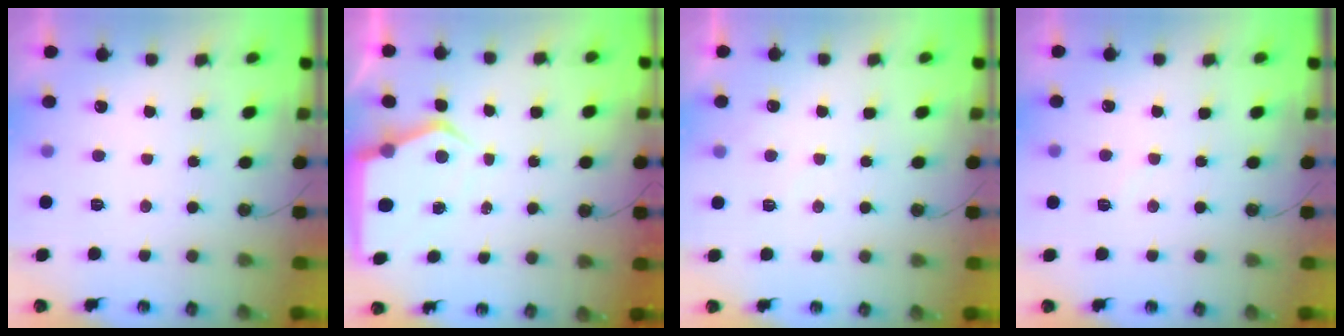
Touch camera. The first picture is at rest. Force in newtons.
{"total": 6.6, "press": 6.6, "slide": 0.6}
{"total": 4.2, "press": 4.1, "slide": 0.5}
{"total": 4.6, "press": 4.6, "slide": 0.6}